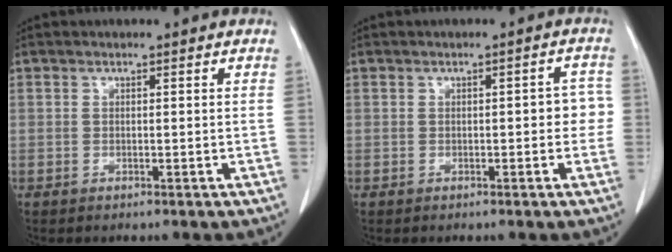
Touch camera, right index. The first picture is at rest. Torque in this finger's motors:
{"motor_torque": [0.43, -0.11, 0.23, 0.03]}